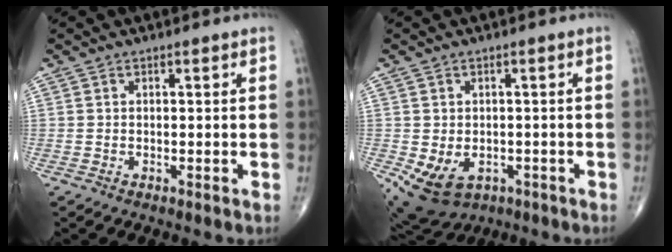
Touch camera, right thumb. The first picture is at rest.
{"total": 9.0, "force": [-3.0, 6.6, 5.4], "torque": [-0.087, 0.006, -0.028]}